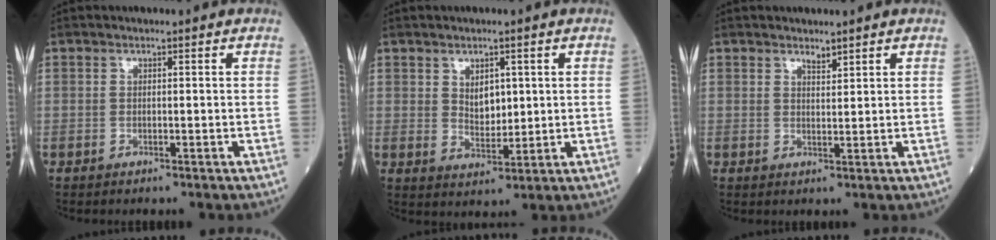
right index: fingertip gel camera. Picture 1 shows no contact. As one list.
[{"total": 4.2, "force": [1.3, 2.4, 3.1], "torque": [-0.054, -0.004, 0.029]}, {"total": 1.4, "force": [1.3, 0.3, 0.5], "torque": [-0.010, -0.007, 0.022]}]